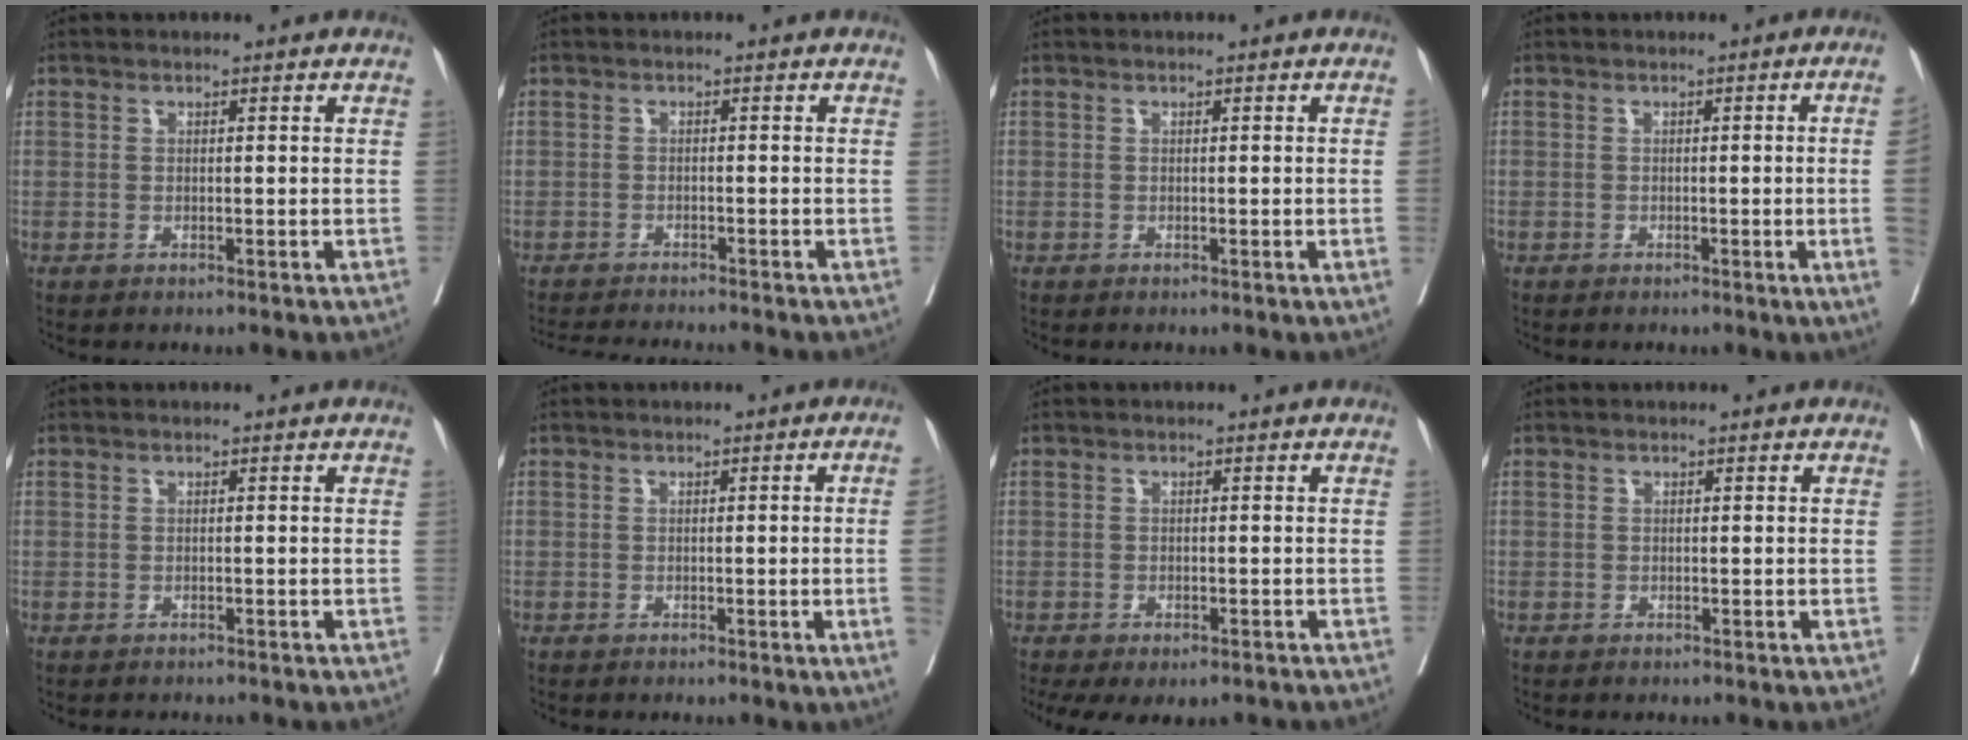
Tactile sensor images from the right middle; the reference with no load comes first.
{"total": 7.3, "force": [-6.9, -0.4, 2.5], "torque": [-0.025, -0.012, -0.105]}
{"total": 0.6, "force": [0.0, -0.2, 0.5], "torque": [-0.005, 0.000, 0.002]}
{"total": 4.2, "force": [-0.7, -1.6, 3.9], "torque": [-0.043, -0.008, -0.009]}
{"total": 1.3, "force": [-1.2, 0.5, 0.1], "torque": [-0.007, -0.003, -0.019]}
{"total": 3.3, "force": [-0.4, -1.3, 3.0], "torque": [-0.036, -0.006, -0.004]}
{"total": 9.5, "force": [-6.9, 4.4, 4.8], "torque": [-0.099, -0.008, -0.091]}
{"total": 0.0}